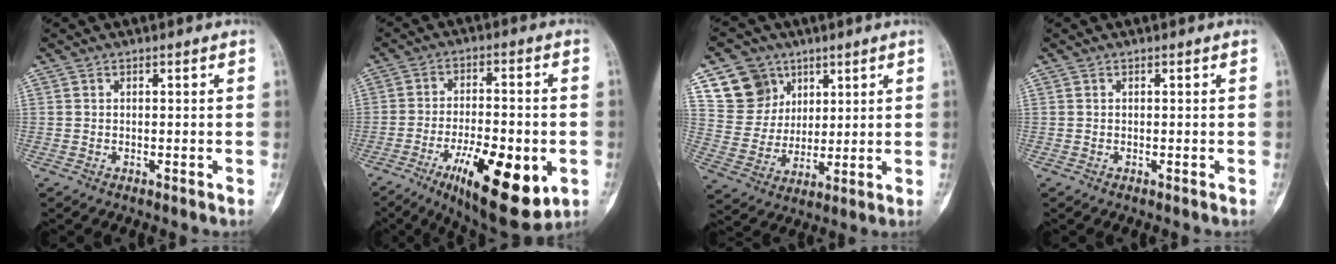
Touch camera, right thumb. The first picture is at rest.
{"total": 18.7, "force": [-6.9, 6.8, 16.0], "torque": [-0.229, 0.007, -0.094]}
{"total": 11.5, "force": [6.1, 9.4, 2.6], "torque": [-0.014, -0.029, 0.126]}
{"total": 0.0}